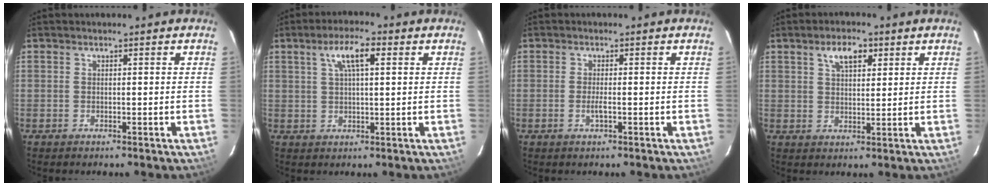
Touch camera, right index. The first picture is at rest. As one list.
[{"total": 6.1, "force": [2.5, 1.6, 5.4], "torque": [-0.098, 0.012, 0.045]}, {"total": 1.6, "force": [-0.5, 0.1, 1.6], "torque": [-0.030, -0.001, -0.008]}, {"total": 5.3, "force": [2.8, 2.5, 3.7], "torque": [-0.063, 0.012, 0.049]}]